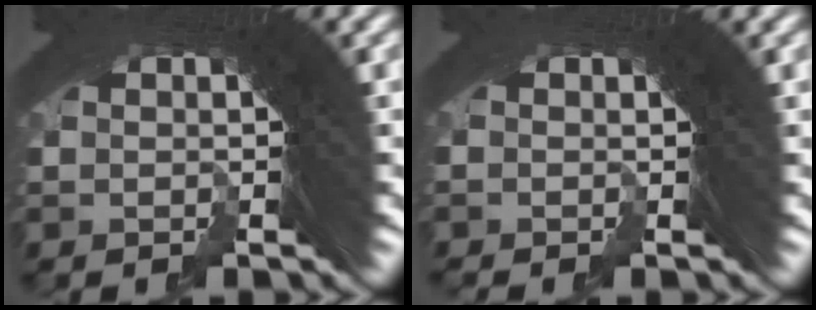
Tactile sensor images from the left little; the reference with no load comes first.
{"total": 0.8, "force": [-0.4, -0.5, 0.5], "torque": [-0.004, -0.002, -0.006]}